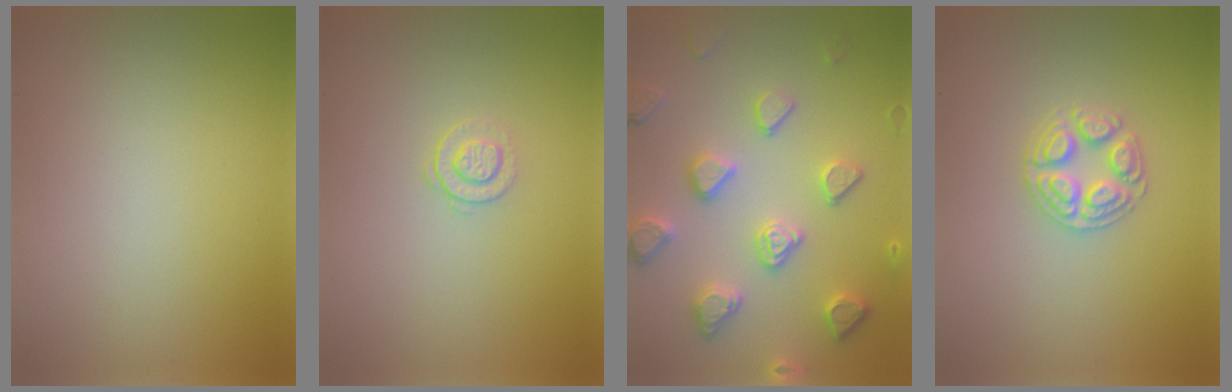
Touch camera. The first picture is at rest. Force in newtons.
{"total": 1.2, "press": 0.9, "slide": 0.8}
{"total": 4.9, "press": 4.4, "slide": 2.3}
{"total": 2.5, "press": 2.5, "slide": 0.4}